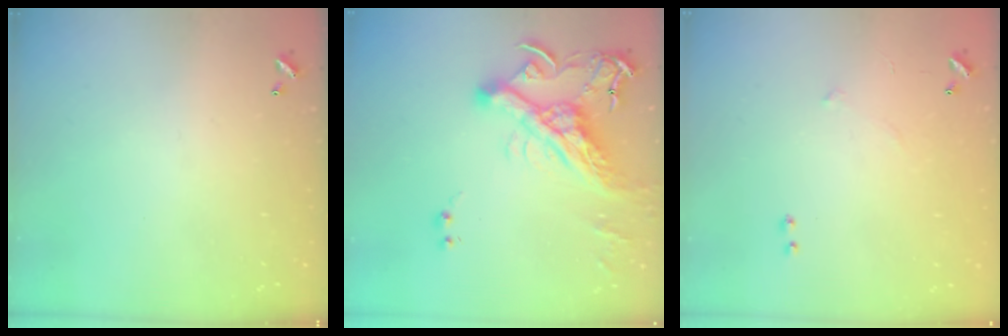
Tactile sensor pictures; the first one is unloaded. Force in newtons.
{"total": 14.9, "press": 14.7, "slide": 2.3}
{"total": 5.9, "press": 5.9, "slide": 0.8}